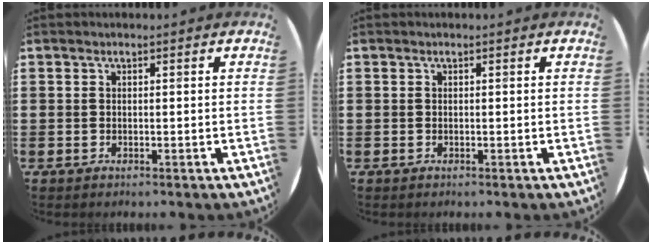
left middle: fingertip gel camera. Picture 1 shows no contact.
{"total": 0.0}